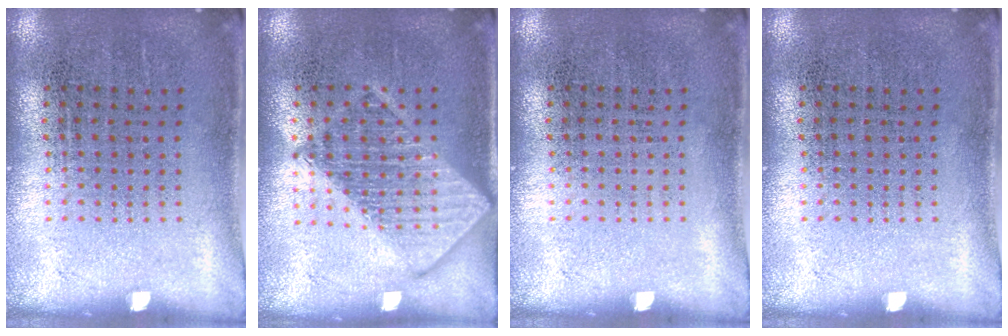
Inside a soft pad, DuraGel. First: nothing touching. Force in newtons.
{"total": 2.7, "press": 2.7, "slide": 0.3}
{"total": 0.0}
{"total": 0.0}